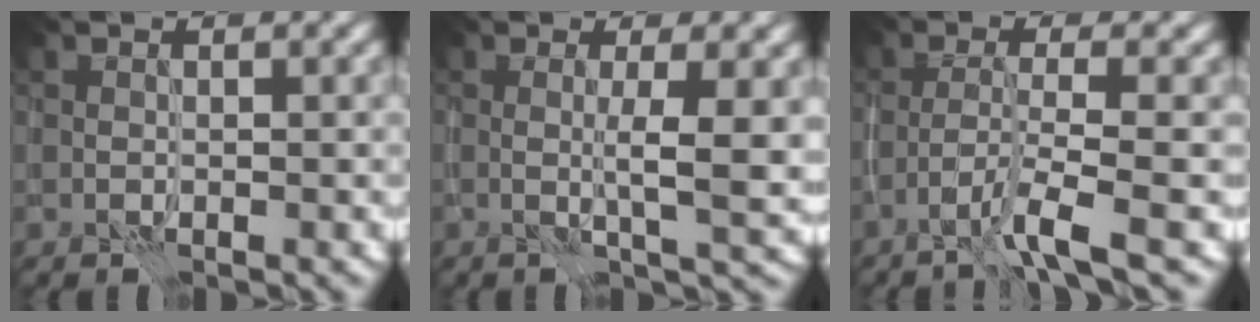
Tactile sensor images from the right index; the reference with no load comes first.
{"total": 3.5, "force": [0.3, 0.5, 3.5], "torque": [-0.057, -0.002, 0.007]}
{"total": 3.4, "force": [-2.1, 0.1, 2.7], "torque": [-0.049, 0.006, -0.049]}